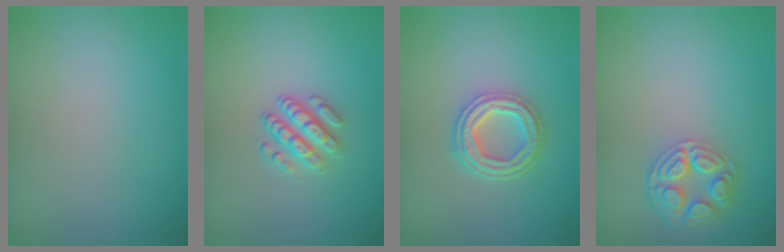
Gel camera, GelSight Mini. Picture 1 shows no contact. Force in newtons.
{"total": 2.9, "press": 2.4, "slide": 1.6}
{"total": 4.3, "press": 3.3, "slide": 2.7}
{"total": 4.3, "press": 3.4, "slide": 2.7}